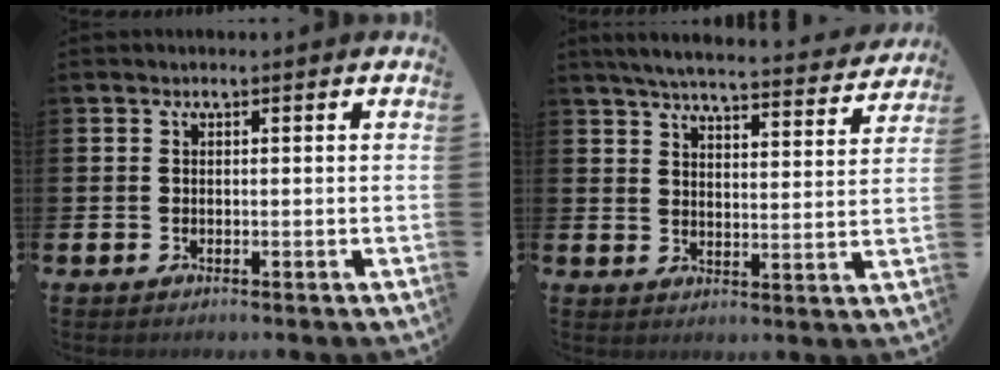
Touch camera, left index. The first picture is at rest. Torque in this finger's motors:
{"motor_torque": [1.03, -1.11, 0.20, 0.13]}